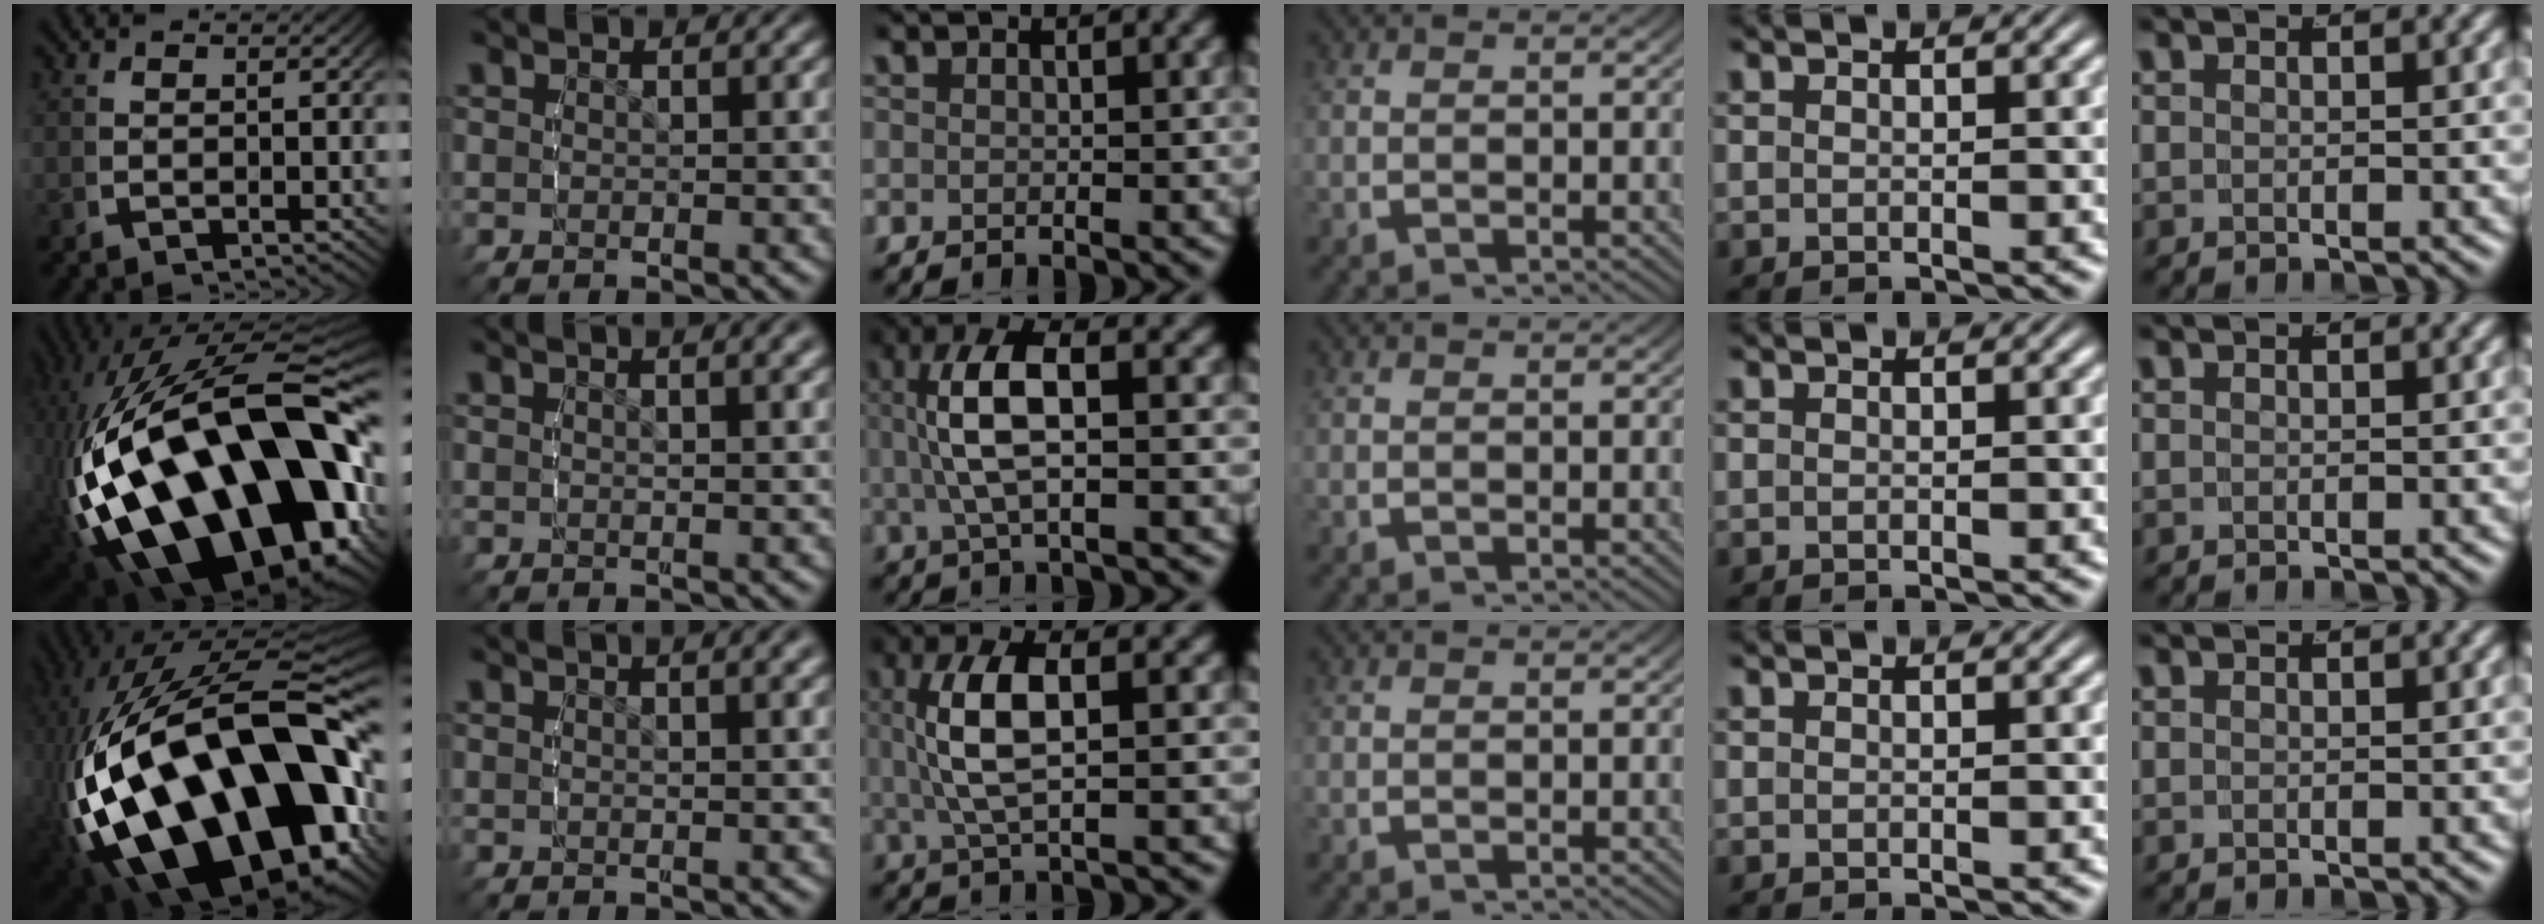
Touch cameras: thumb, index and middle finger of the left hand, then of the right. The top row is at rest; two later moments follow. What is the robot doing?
{"motion": "lift_and_place", "object": "tape"}